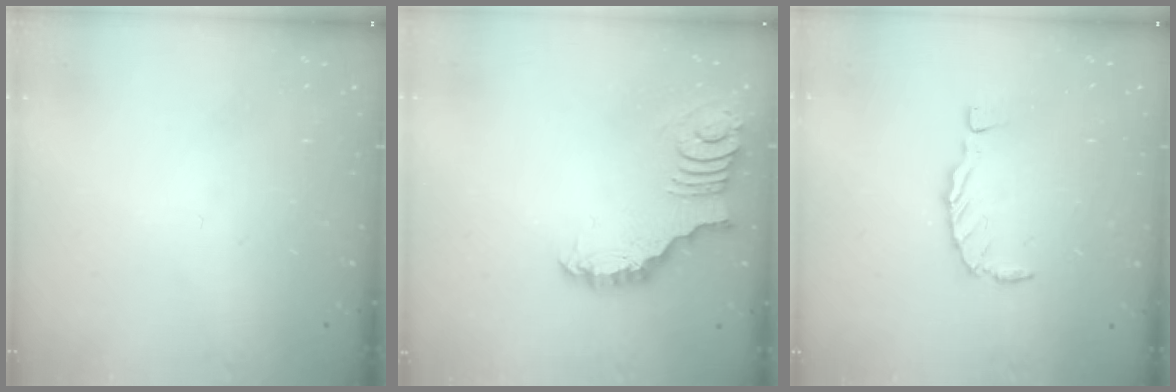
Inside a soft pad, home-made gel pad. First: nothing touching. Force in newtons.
{"total": 3.3, "press": 3.3, "slide": 0.1}
{"total": 0.0}